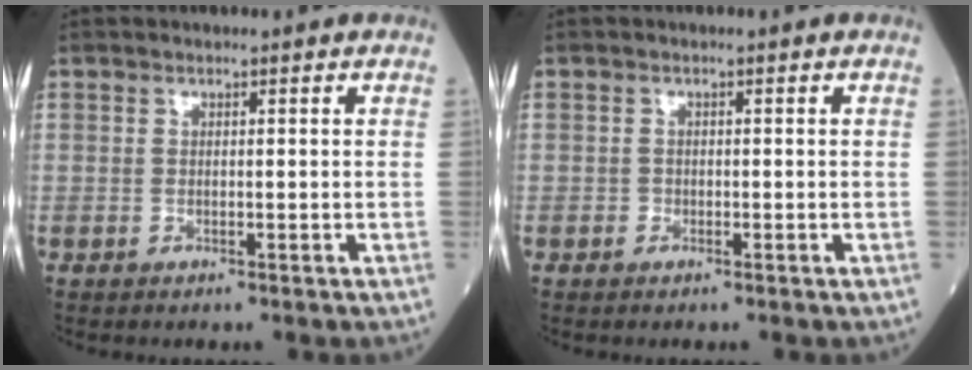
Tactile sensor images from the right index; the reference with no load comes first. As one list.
[{"total": 0.6, "force": [-0.4, 0.5, 0.1], "torque": [-0.001, 0.004, -0.009]}]